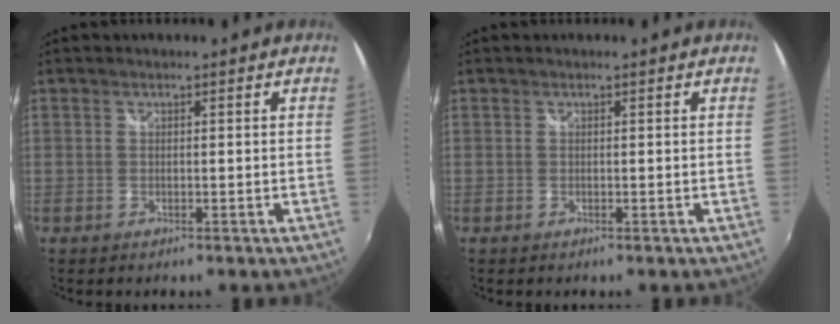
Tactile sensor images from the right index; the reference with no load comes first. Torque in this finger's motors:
{"motor_torque": [0.00, 0.00, 0.00, 0.00]}